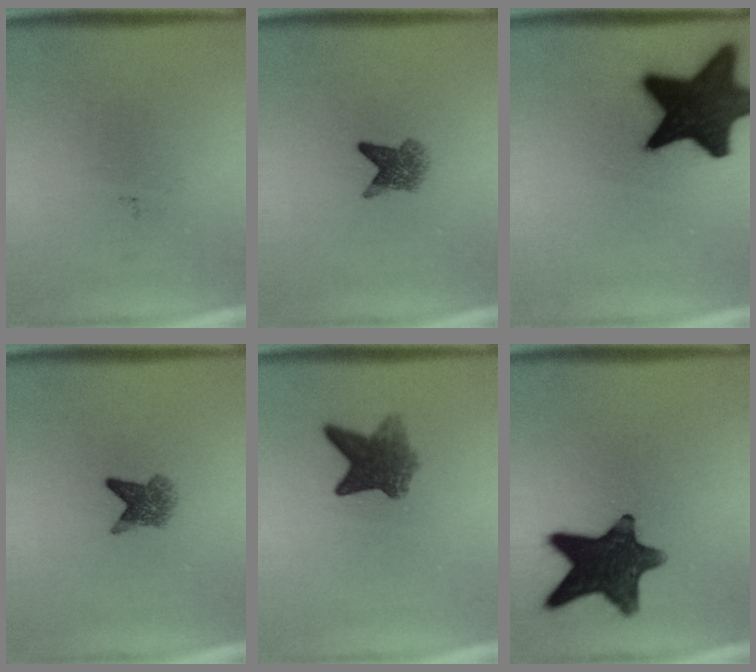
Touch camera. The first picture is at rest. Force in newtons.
{"total": 3.3}
{"total": 18.5}
{"total": 3.3}
{"total": 5.7}
{"total": 13.8}